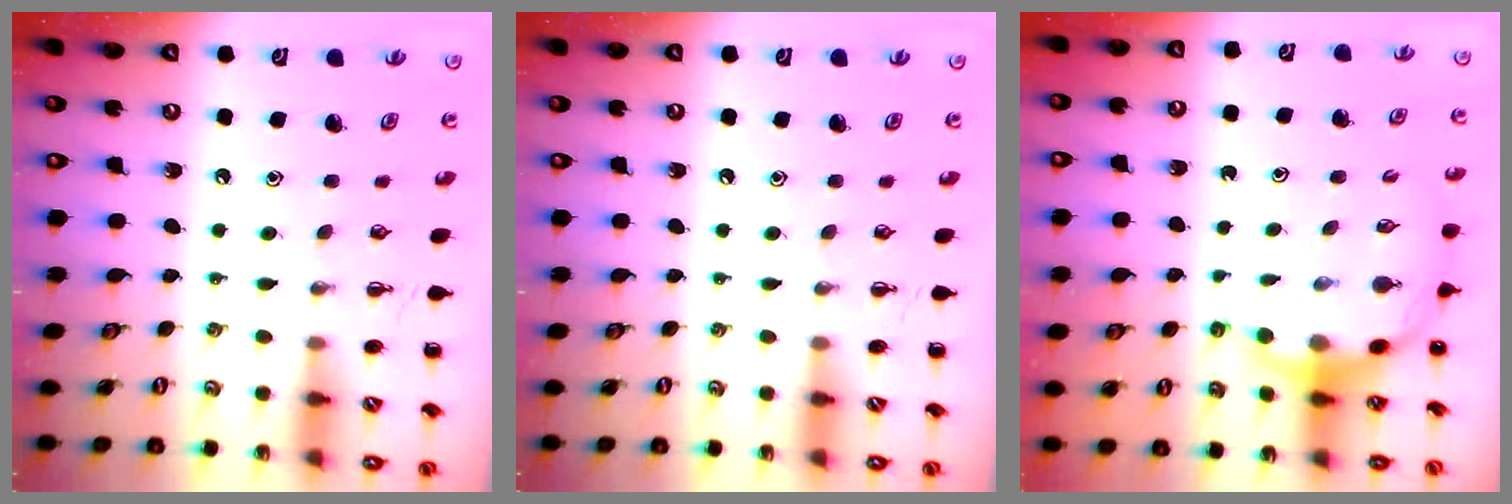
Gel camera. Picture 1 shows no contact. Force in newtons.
{"total": 0.0}
{"total": 6.7, "press": 6.5, "slide": 1.6}